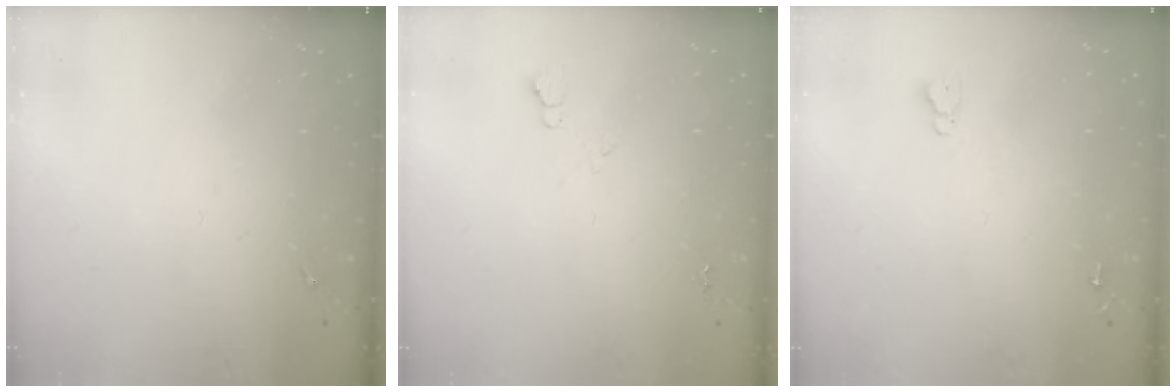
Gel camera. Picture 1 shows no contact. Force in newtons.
{"total": 5.5, "press": 5.4, "slide": 0.7}
{"total": 3.8, "press": 3.8, "slide": 0.3}